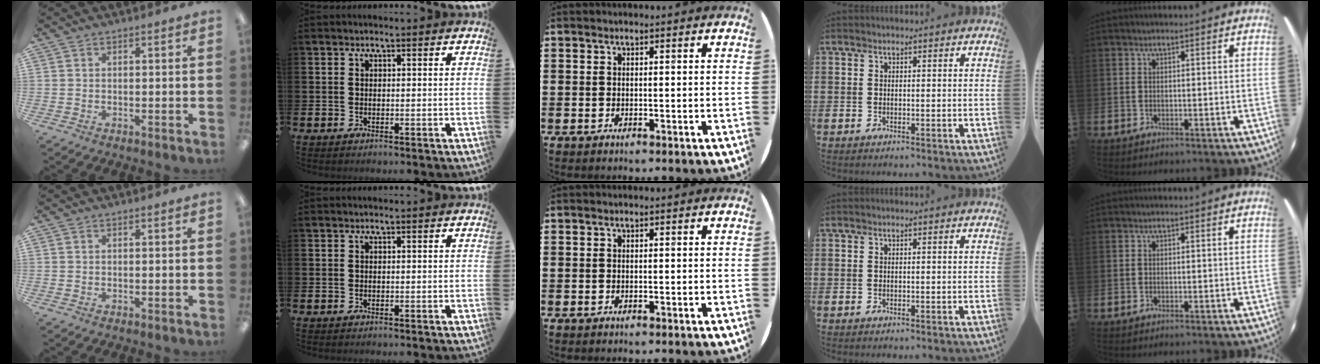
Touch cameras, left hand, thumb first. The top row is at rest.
{}